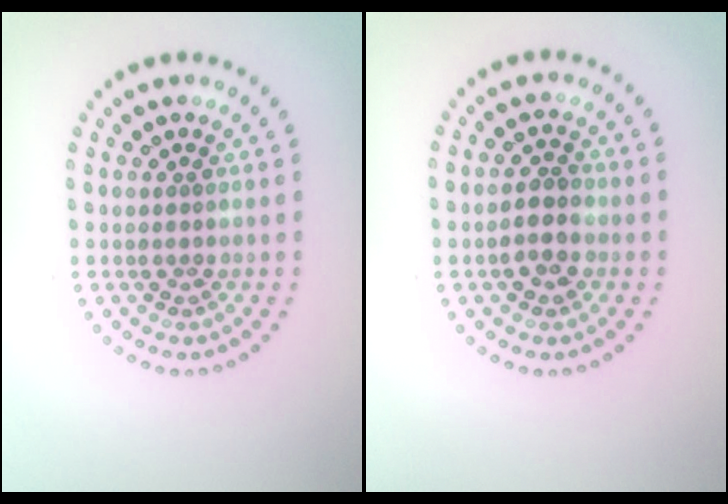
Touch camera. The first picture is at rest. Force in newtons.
{"total": 2.6, "press": 2.5, "slide": 0.3}